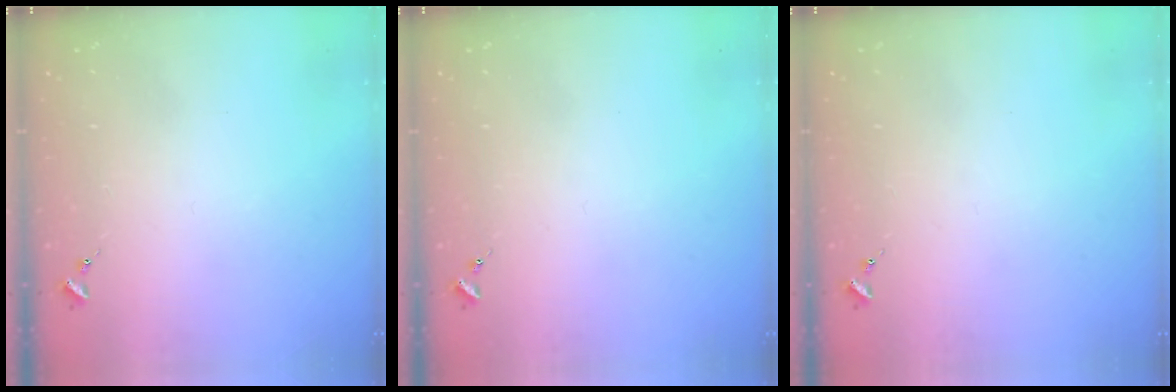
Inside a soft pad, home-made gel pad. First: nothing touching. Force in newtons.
{"total": 0.0}
{"total": 0.0}